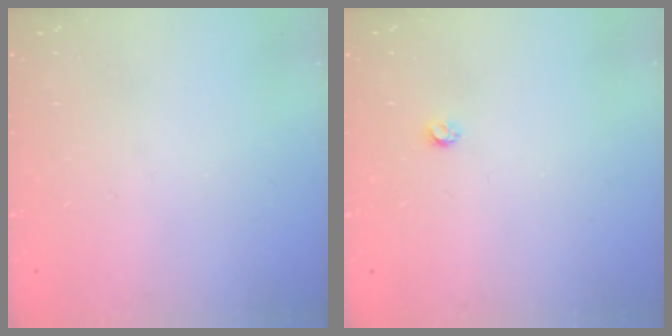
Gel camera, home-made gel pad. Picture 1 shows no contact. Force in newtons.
{"total": 2.9, "press": 2.8, "slide": 0.5}